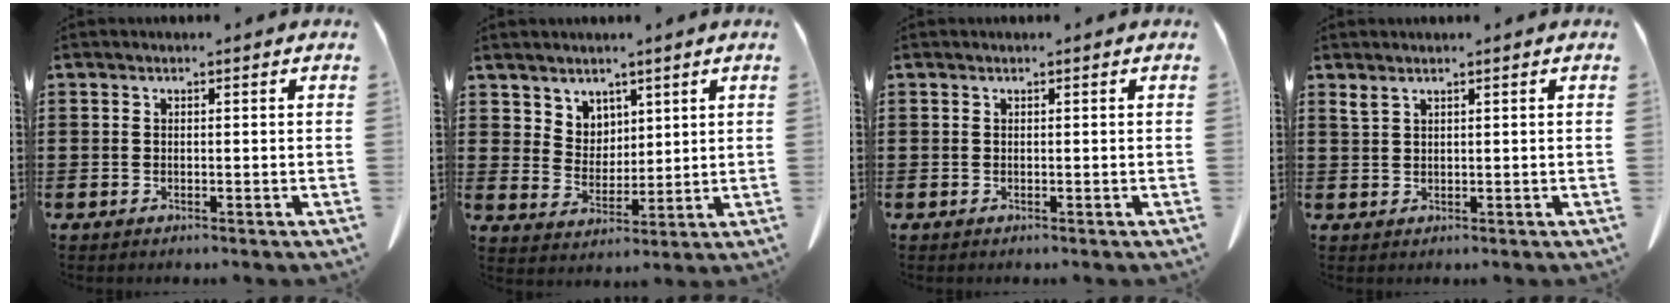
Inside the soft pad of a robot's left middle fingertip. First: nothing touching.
{"total": 5.0, "force": [3.9, 3.1, 0.2], "torque": [-0.023, -0.005, 0.074]}
{"total": 0.0}
{"total": 1.4, "force": [1.2, 0.2, 0.8], "torque": [-0.020, -0.001, 0.022]}